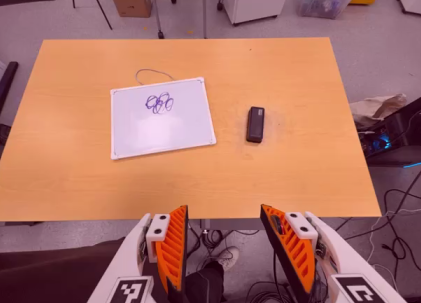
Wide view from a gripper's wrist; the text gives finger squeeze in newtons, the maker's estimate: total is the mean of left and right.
{"total": 0.0}